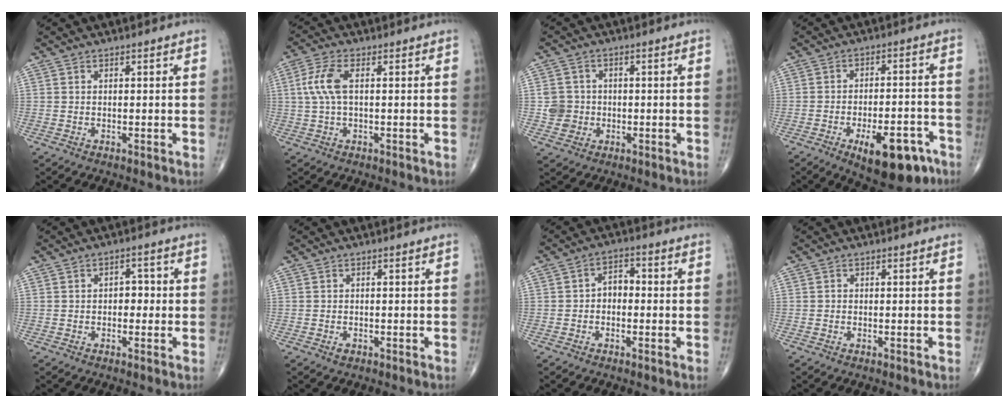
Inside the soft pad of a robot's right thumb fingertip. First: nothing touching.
{"total": 5.9, "force": [0.8, 2.4, 5.3], "torque": [-0.137, 0.014, 0.014]}
{"total": 4.5, "force": [-0.5, 4.3, 1.1], "torque": [0.002, 0.006, -0.010]}
{"total": 13.8, "force": [-7.3, 5.7, 10.2], "torque": [-0.125, 0.035, -0.095]}
{"total": 2.9, "force": [-0.2, 2.0, 2.0], "torque": [-0.007, 0.008, -0.010]}
{"total": 0.8, "force": [-0.4, 0.5, 0.4], "torque": [-0.003, 0.002, -0.007]}
{"total": 4.8, "force": [-0.9, 3.3, 3.4], "torque": [-0.040, 0.026, -0.029]}
{"total": 0.0}